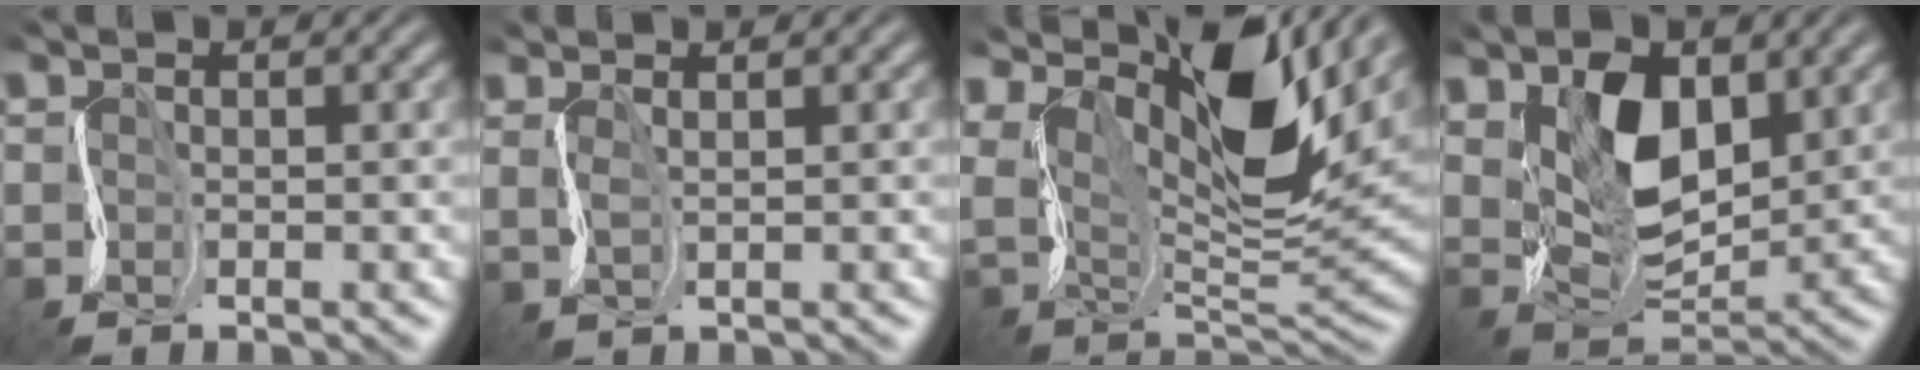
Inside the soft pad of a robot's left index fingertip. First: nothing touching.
{"total": 1.4, "force": [1.3, 0.2, 0.4], "torque": [-0.007, 0.007, 0.028]}
{"total": 12.8, "force": [7.2, 4.8, 9.5], "torque": [-0.163, 0.010, 0.125]}
{"total": 7.7, "force": [3.4, 4.2, 5.5], "torque": [-0.112, -0.002, 0.065]}